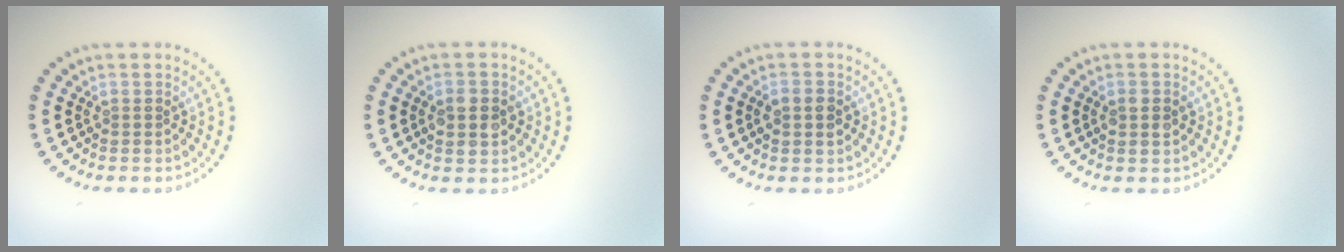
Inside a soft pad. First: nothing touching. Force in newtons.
{"total": 2.9, "press": 2.9, "slide": 0.2}
{"total": 1.9, "press": 1.9, "slide": 0.0}
{"total": 1.4, "press": 1.4, "slide": 0.2}